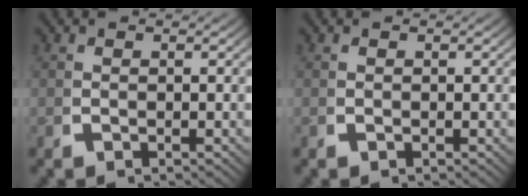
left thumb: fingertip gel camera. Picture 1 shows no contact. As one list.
[{"total": 0.0}]